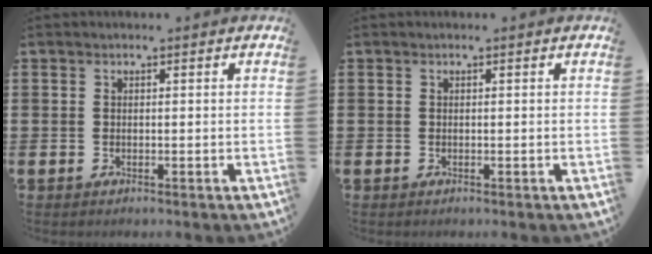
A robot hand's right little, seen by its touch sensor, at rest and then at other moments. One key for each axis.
{"total": 0.0}